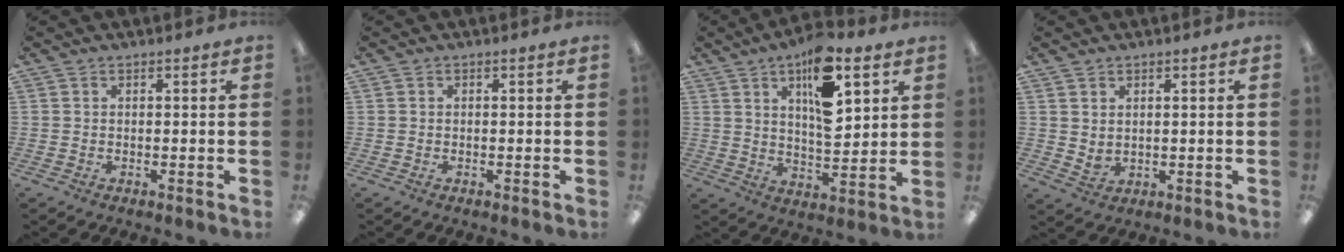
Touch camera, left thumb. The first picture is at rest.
{"total": 0.0}
{"total": 15.6, "force": [8.0, 6.4, 11.7], "torque": [-0.171, -0.033, 0.130]}
{"total": 2.4, "force": [1.9, 1.3, 0.7], "torque": [-0.009, -0.011, 0.033]}